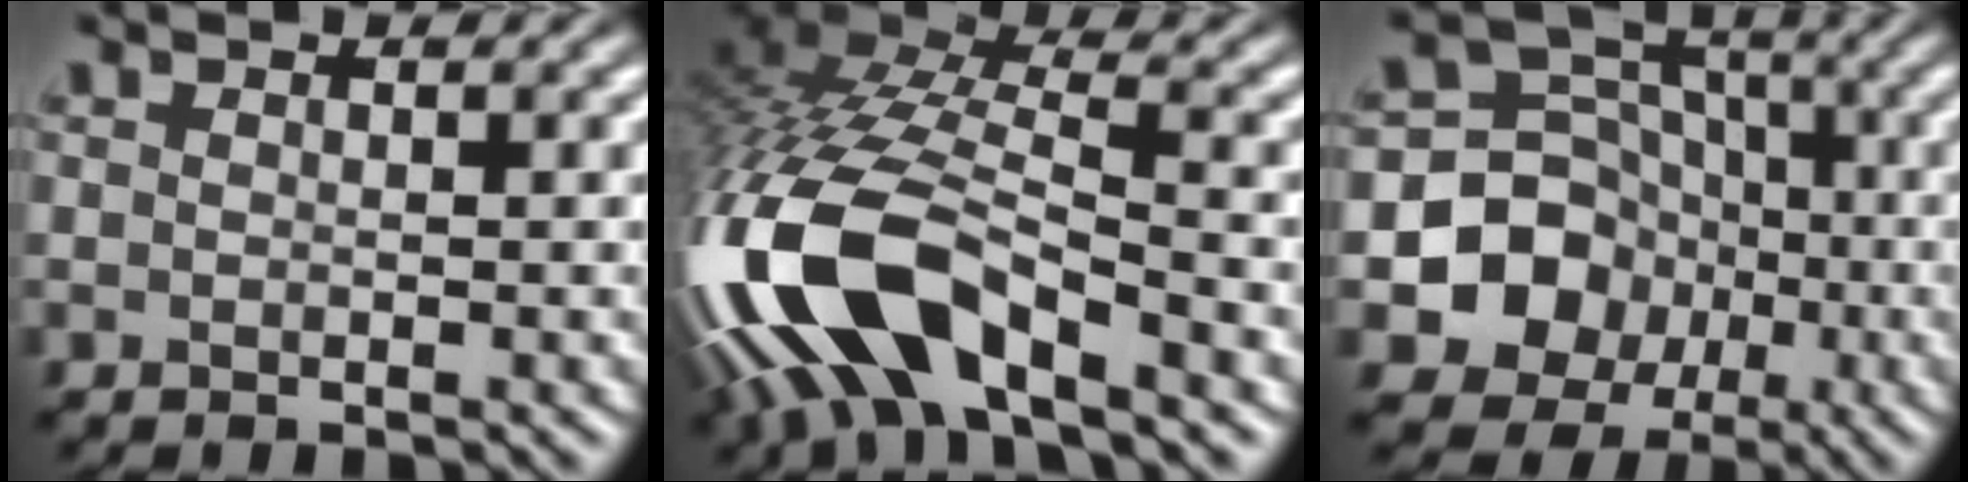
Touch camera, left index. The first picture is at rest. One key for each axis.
{"total": 13.9, "fx": -6.6, "fy": 5.9, "fz": 10.7, "tx": -0.241, "ty": -0.009, "tz": -0.124}
{"total": 6.4, "fx": -2.2, "fy": 5.7, "fz": 1.9, "tx": -0.023, "ty": -0.003, "tz": -0.040}